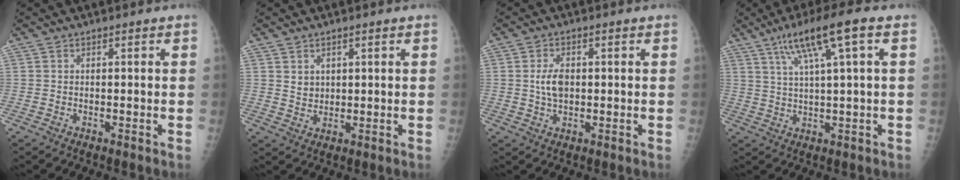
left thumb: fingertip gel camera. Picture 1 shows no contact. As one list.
[{"total": 2.8, "force": [1.3, 2.1, 1.2], "torque": [-0.010, -0.011, 0.030]}, {"total": 4.3, "force": [0.4, 2.5, 3.4], "torque": [-0.063, 0.001, 0.009]}, {"total": 10.6, "force": [4.9, 0.7, 9.4], "torque": [-0.174, 0.005, 0.087]}]